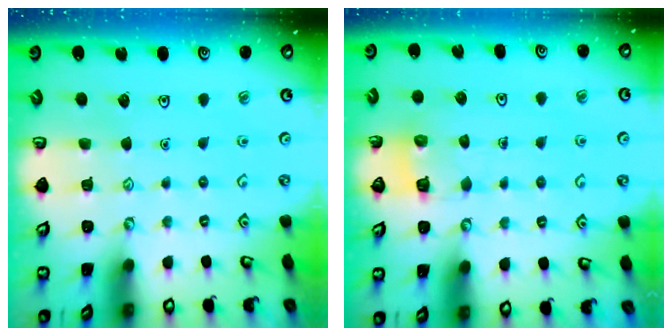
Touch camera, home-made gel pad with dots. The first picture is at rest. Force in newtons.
{"total": 2.5, "press": 2.5, "slide": 0.1}